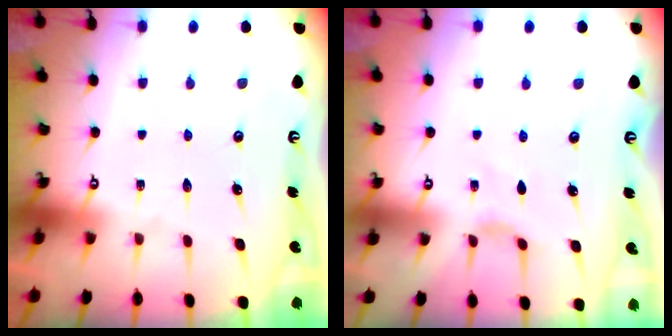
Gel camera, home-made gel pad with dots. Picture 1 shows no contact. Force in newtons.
{"total": 2.7, "press": 2.6, "slide": 0.6}